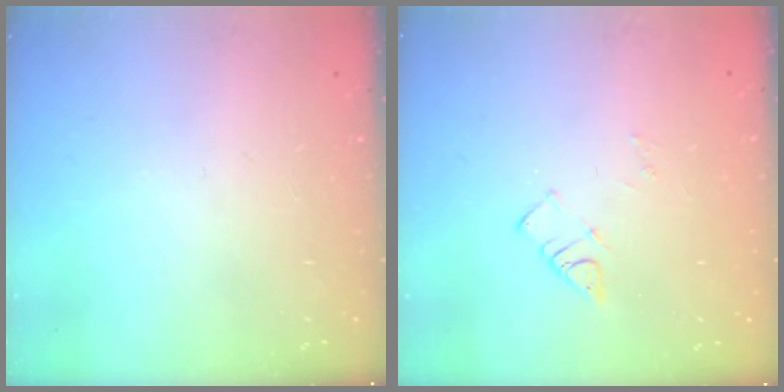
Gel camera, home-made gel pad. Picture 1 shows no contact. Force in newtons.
{"total": 4.1, "press": 4.0, "slide": 0.7}